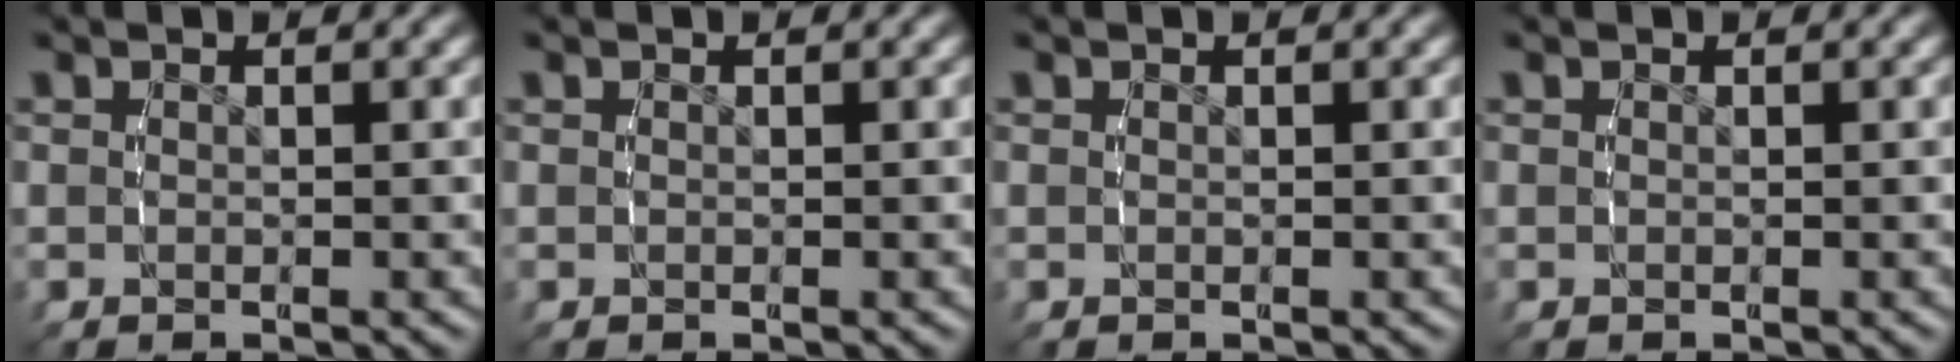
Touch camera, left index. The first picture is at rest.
{"total": 0.0}
{"total": 0.0}
{"total": 0.0}